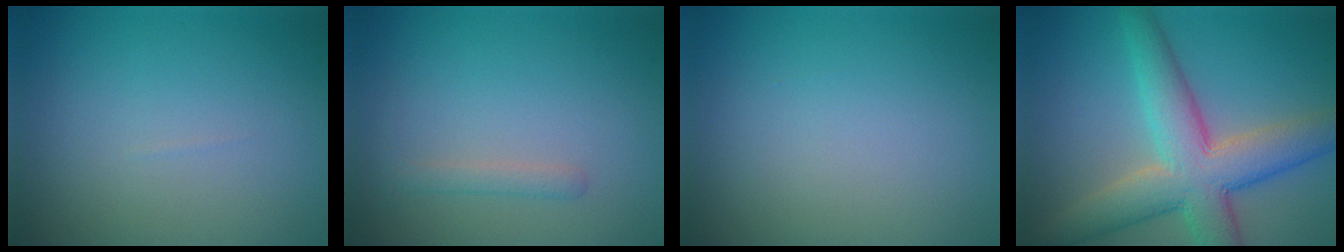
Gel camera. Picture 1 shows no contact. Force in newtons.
{"total": 1.2, "press": 1.2, "slide": 0.1}
{"total": 0.0}
{"total": 8.7, "press": 8.6, "slide": 0.4}